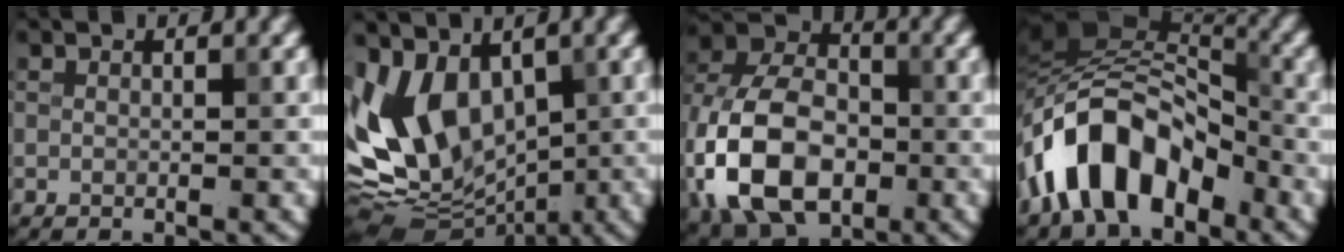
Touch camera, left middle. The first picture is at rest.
{"total": 10.5, "force": [0.4, 7.2, 7.7], "torque": [-0.141, -0.009, 0.002]}
{"total": 13.7, "force": [-3.9, 8.9, 9.7], "torque": [-0.212, -0.007, -0.085]}
{"total": 10.4, "force": [-4.8, 5.9, 7.1], "torque": [-0.117, 0.021, -0.097]}